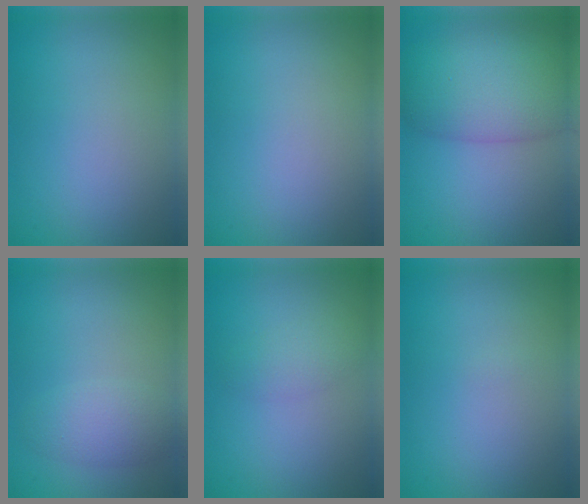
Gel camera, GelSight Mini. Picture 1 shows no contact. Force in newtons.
{"total": 0.0}
{"total": 7.9, "press": 7.9, "slide": 0.4}
{"total": 2.6, "press": 2.6, "slide": 0.1}
{"total": 1.7, "press": 1.7, "slide": 0.1}
{"total": 0.0}